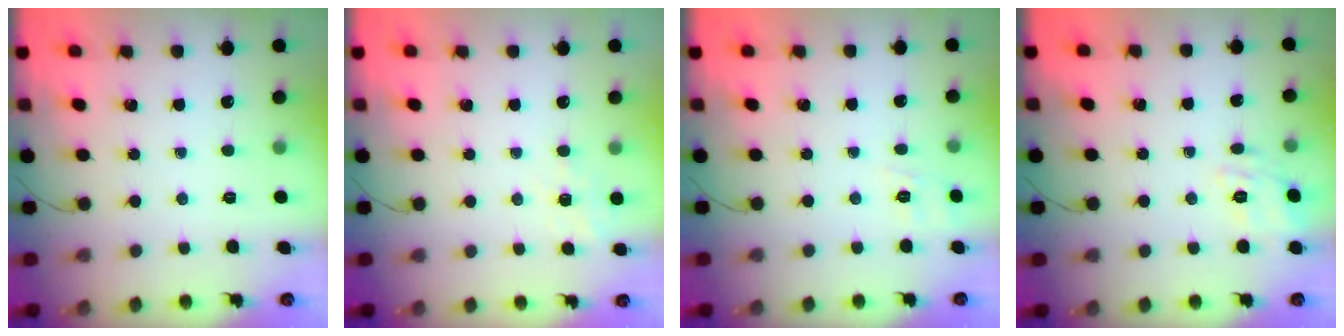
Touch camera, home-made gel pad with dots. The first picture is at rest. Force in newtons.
{"total": 5.9, "press": 5.6, "slide": 1.7}
{"total": 6.5, "press": 6.3, "slide": 1.7}
{"total": 6.1, "press": 5.9, "slide": 1.3}